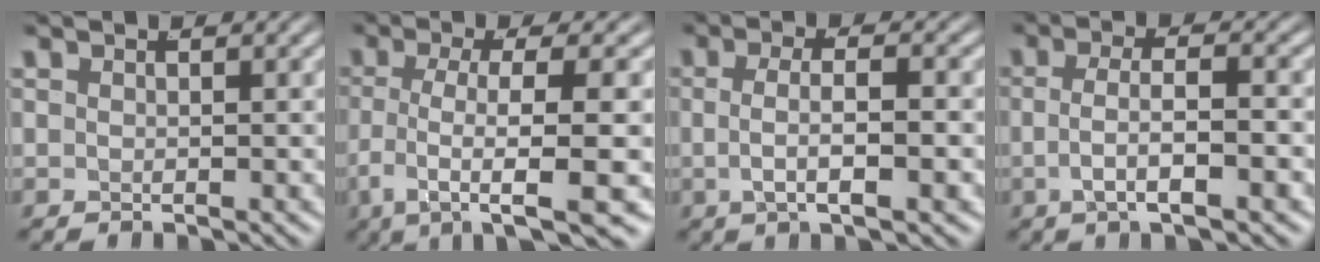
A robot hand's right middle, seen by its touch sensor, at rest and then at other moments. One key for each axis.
{"total": 8.9, "fx": -5.3, "fy": 3.1, "fz": 6.5, "tx": -0.123, "ty": -0.039, "tz": -0.070}
{"total": 3.8, "fx": -0.9, "fy": 1.2, "fz": 3.4, "tx": -0.056, "ty": -0.004, "tz": -0.015}
{"total": 3.8, "fx": -1.4, "fy": 1.4, "fz": 3.3, "tx": -0.056, "ty": -0.006, "tz": -0.024}